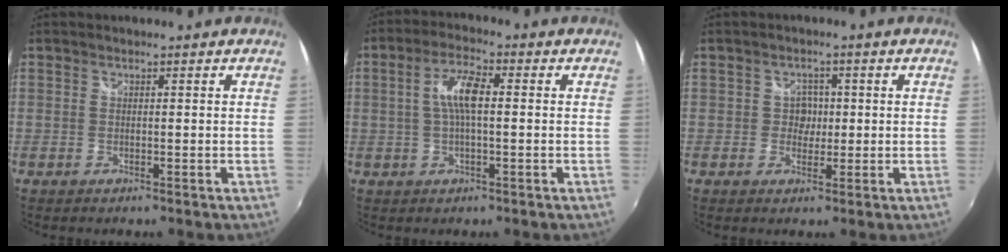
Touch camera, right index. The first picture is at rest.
{"total": 6.2, "force": [0.2, 1.7, 6.0], "torque": [-0.117, 0.011, 0.006]}
{"total": 2.8, "force": [-0.2, 2.7, 0.7], "torque": [-0.009, 0.008, -0.007]}